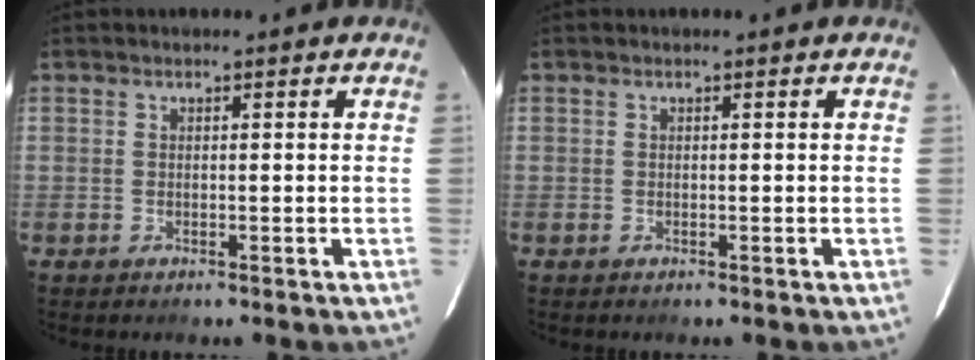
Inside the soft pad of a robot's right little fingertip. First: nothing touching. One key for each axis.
{"total": 0.0}